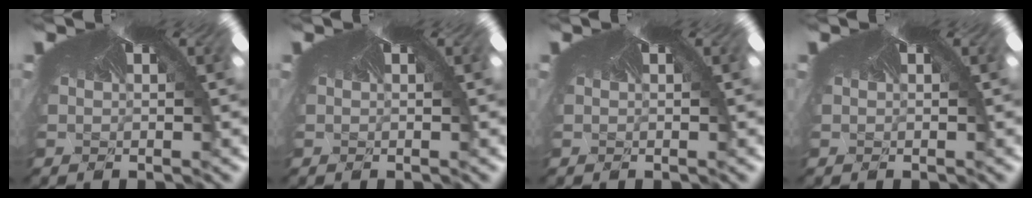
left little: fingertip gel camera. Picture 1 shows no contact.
{"total": 0.0}
{"total": 0.0}
{"total": 0.0}